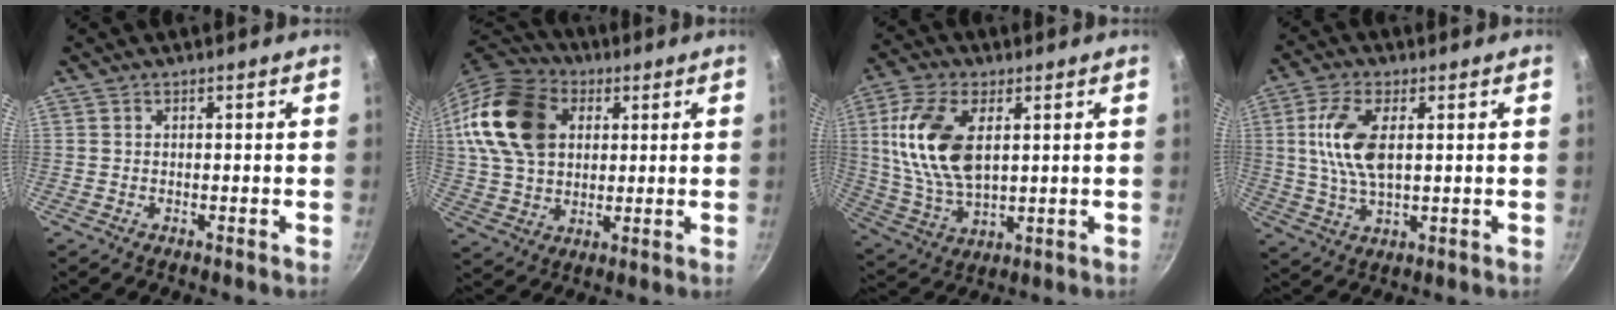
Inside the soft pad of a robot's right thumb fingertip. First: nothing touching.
{"total": 19.8, "force": [5.2, 14.3, 12.7], "torque": [-0.228, 0.013, 0.092]}
{"total": 15.6, "force": [3.5, 8.5, 12.6], "torque": [-0.238, -0.008, 0.073]}
{"total": 10.2, "force": [1.9, 4.9, 8.8], "torque": [-0.171, 0.002, 0.037]}